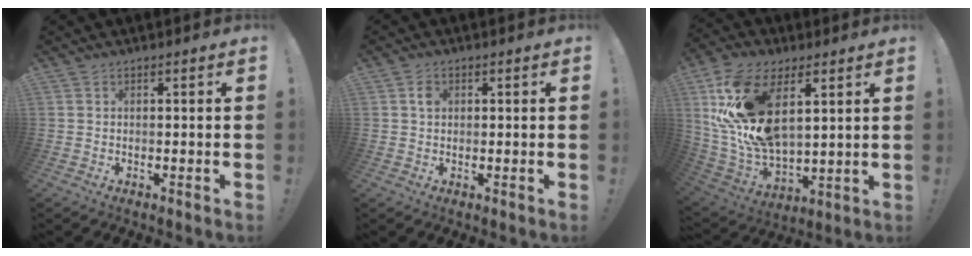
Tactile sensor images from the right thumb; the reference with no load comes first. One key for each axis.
{"total": 2.0, "fx": 0.5, "fy": 1.6, "fz": 1.1, "tx": -0.003, "ty": -0.002, "tz": 0.003}
{"total": 22.7, "fx": 8.7, "fy": 13.4, "fz": 16.1, "tx": -0.330, "ty": -0.034, "tz": 0.165}